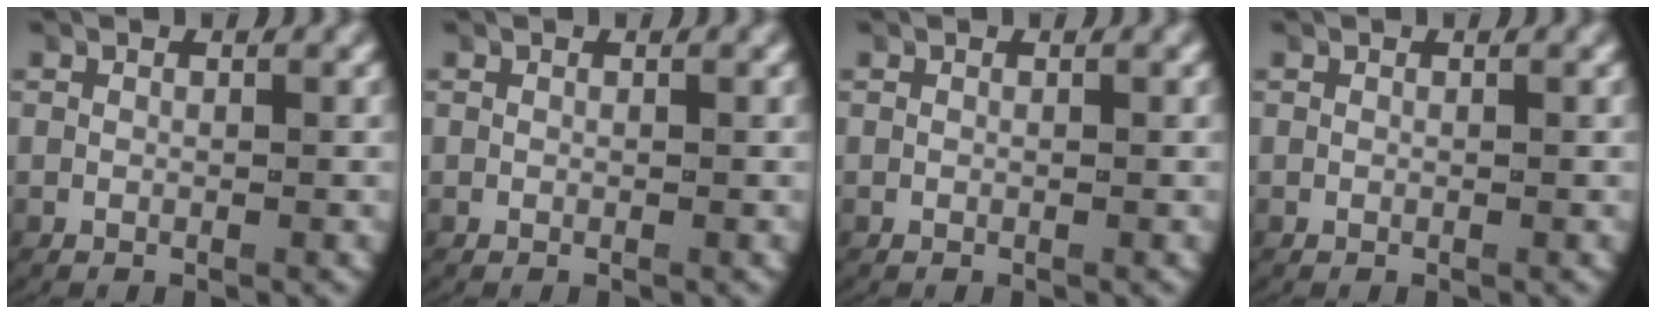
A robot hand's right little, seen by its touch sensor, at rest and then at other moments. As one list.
[{"total": 0.0}, {"total": 0.0}, {"total": 0.0}]